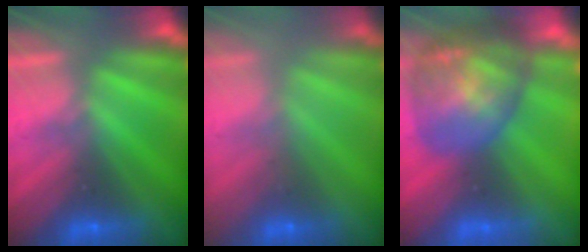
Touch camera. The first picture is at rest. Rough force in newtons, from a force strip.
{"total": 2.5}
{"total": 9.5}